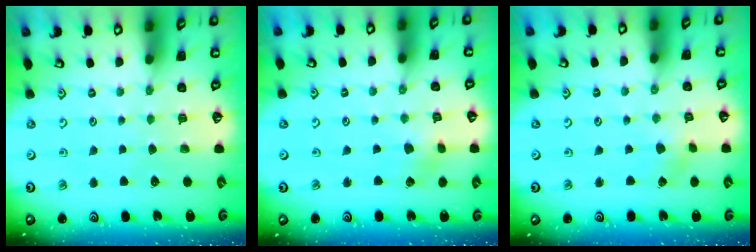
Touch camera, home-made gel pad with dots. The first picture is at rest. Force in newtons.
{"total": 4.9, "press": 4.9, "slide": 0.4}
{"total": 2.0, "press": 1.9, "slide": 0.6}